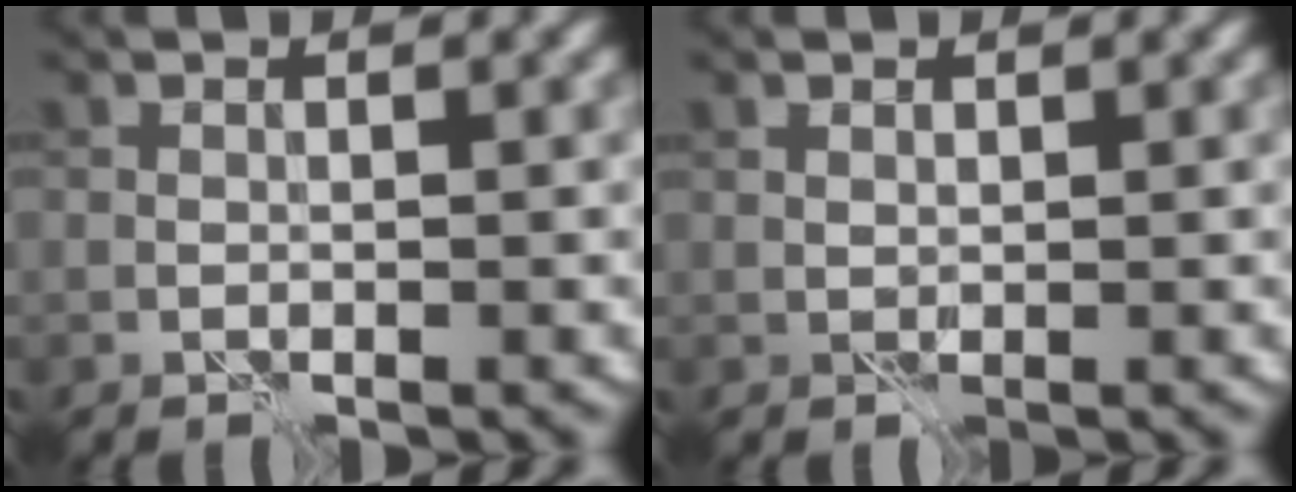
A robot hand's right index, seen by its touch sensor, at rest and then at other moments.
{"total": 0.6, "force": [0.2, 0.6, 0.3], "torque": [-0.006, -0.001, 0.005]}